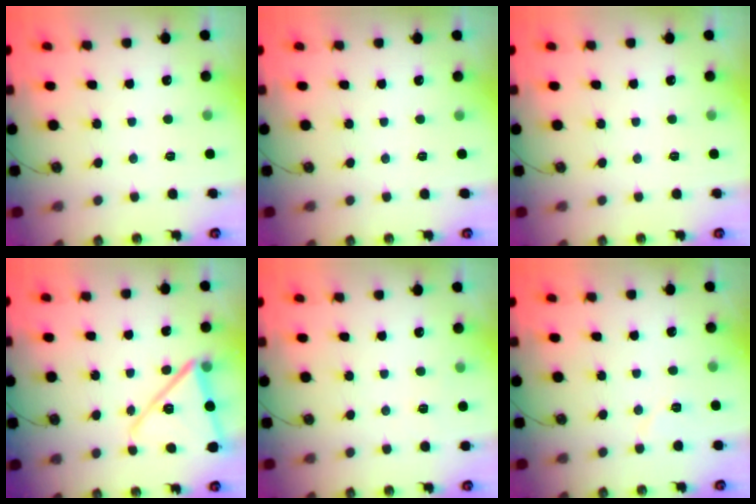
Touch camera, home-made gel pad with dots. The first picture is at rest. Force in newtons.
{"total": 0.0}
{"total": 0.0}
{"total": 15.5, "press": 15.3, "slide": 2.2}
{"total": 2.1, "press": 2.1, "slide": 0.4}
{"total": 4.8, "press": 4.8, "slide": 0.6}